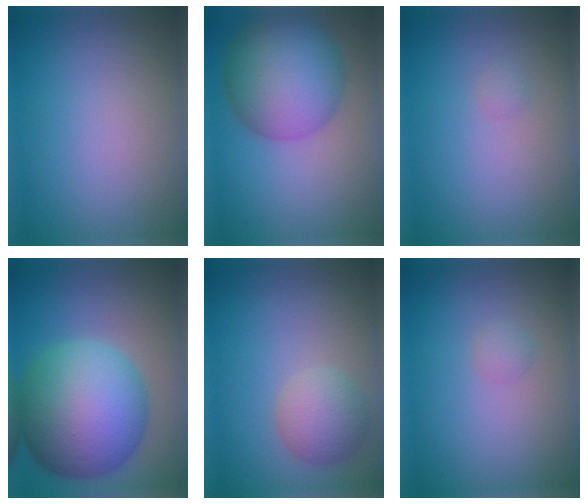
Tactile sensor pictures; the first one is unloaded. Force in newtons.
{"total": 9.5, "press": 9.5, "slide": 0.2}
{"total": 0.5, "press": 0.5, "slide": 0.0}
{"total": 14.3, "press": 14.3, "slide": 0.2}
{"total": 3.5, "press": 3.5, "slide": 0.1}
{"total": 0.7, "press": 0.7, "slide": 0.0}